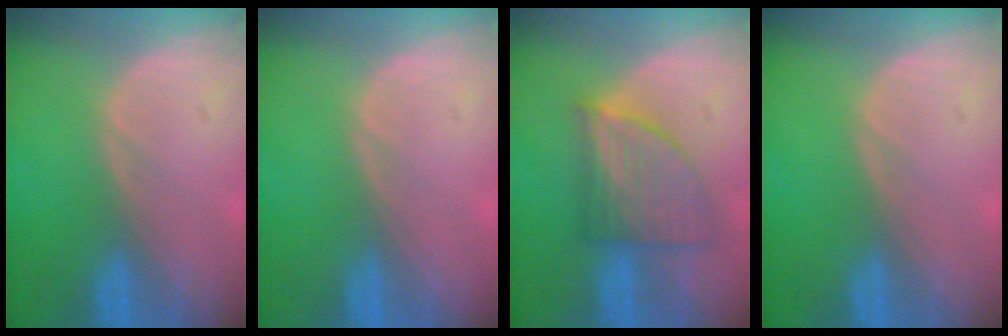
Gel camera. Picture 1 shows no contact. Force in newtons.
{"total": 0.0}
{"total": 7.6, "press": 6.7, "slide": 3.5}
{"total": 0.0}